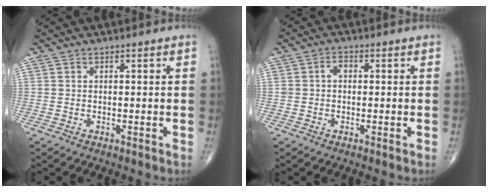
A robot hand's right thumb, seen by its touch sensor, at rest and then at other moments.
{"total": 2.3, "force": [0.1, 1.7, 1.5], "torque": [-0.018, 0.011, 0.000]}